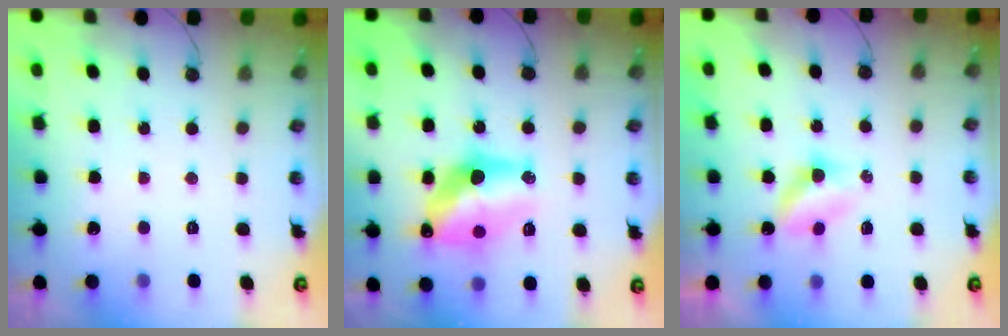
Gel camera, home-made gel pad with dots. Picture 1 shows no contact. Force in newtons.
{"total": 14.4, "press": 14.3, "slide": 1.3}
{"total": 3.7, "press": 3.7, "slide": 0.5}